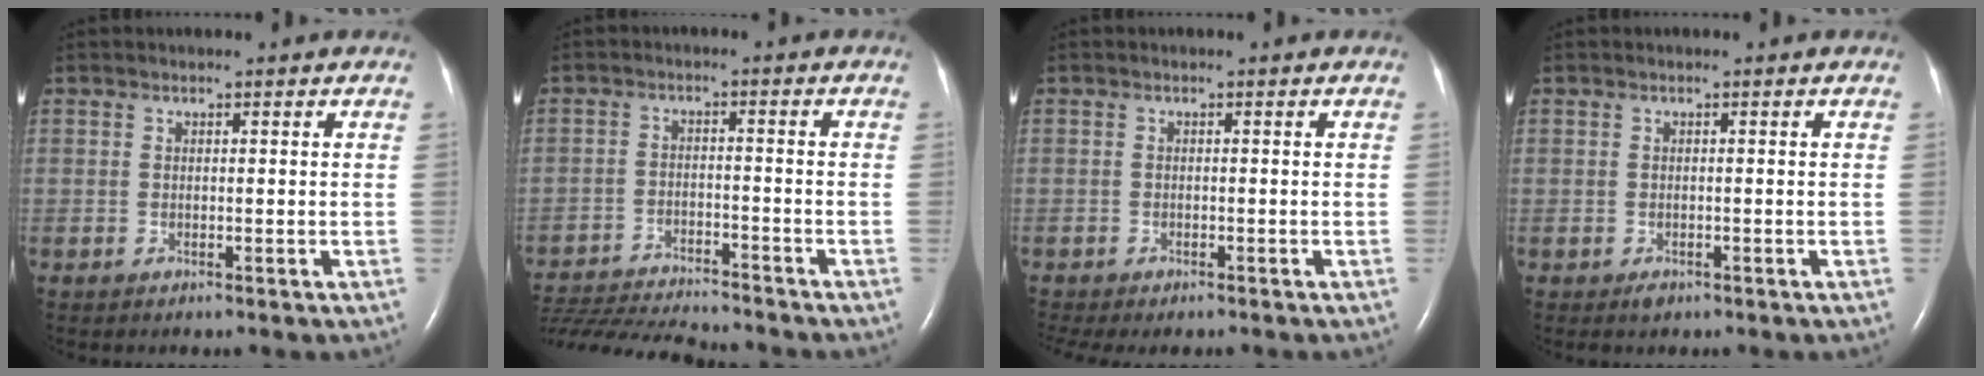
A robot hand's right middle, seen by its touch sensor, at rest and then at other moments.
{"total": 16.1, "force": [-15.0, 1.3, 5.6], "torque": [-0.116, -0.024, -0.233]}
{"total": 5.2, "force": [-4.4, 1.4, 2.4], "torque": [-0.033, -0.002, -0.064]}
{"total": 0.9, "force": [-0.7, 0.4, 0.5], "torque": [-0.012, -0.001, -0.007]}